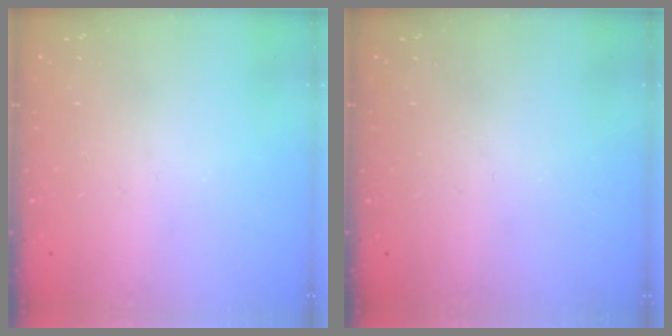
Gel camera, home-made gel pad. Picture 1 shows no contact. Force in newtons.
{"total": 0.0}